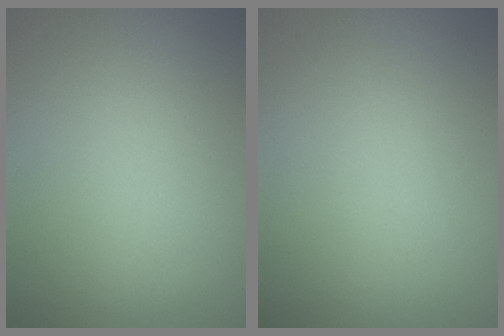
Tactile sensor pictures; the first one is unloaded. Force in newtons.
{"total": 0.0}